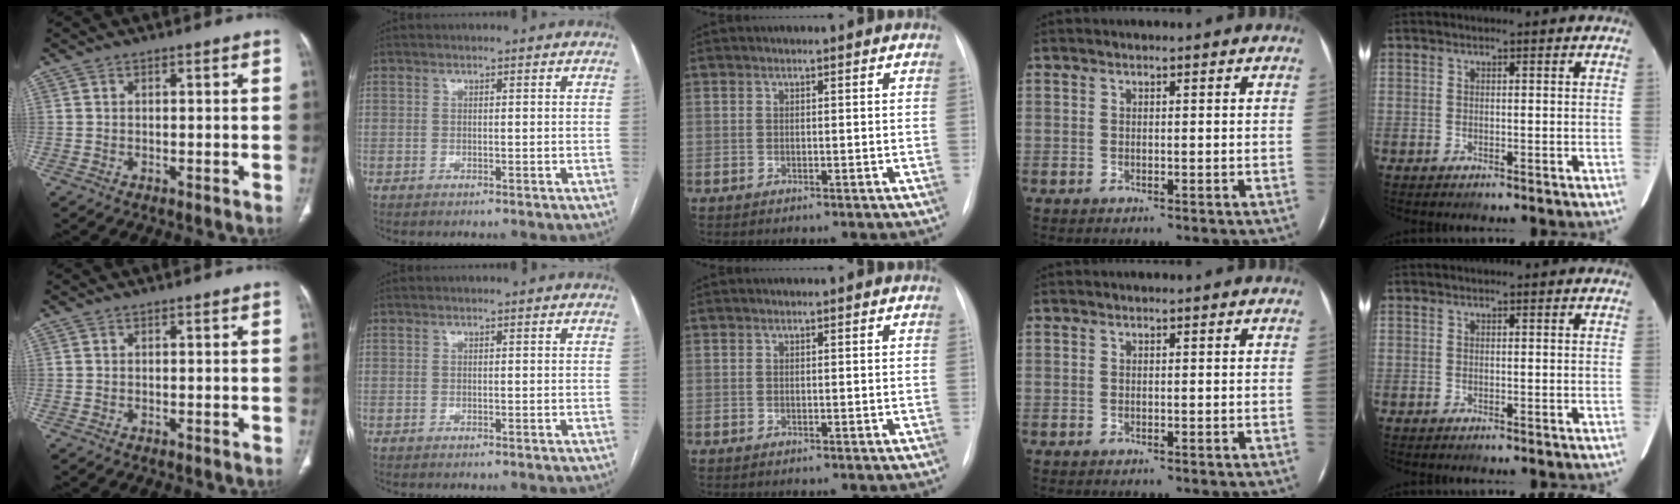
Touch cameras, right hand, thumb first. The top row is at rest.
{}